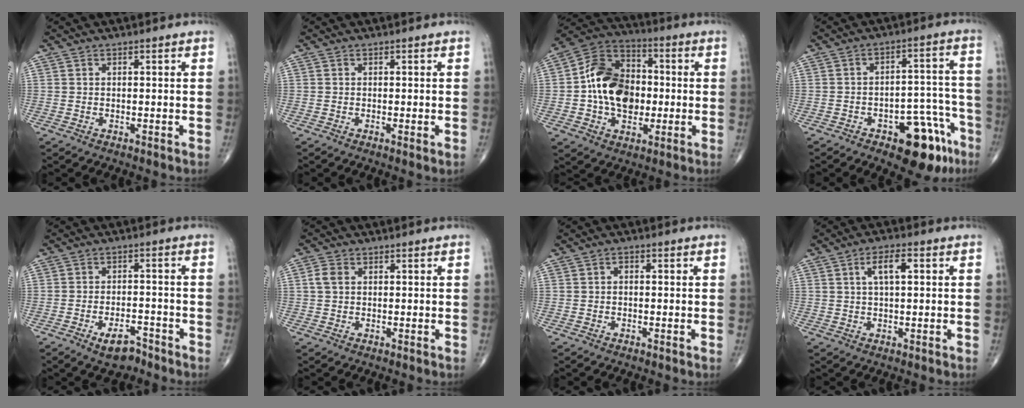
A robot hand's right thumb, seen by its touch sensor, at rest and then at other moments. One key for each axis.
{"total": 1.0, "fx": -0.2, "fy": 0.0, "fz": 0.9, "tx": -0.015, "ty": -0.003, "tz": -0.003}
{"total": 16.1, "fx": -0.7, "fy": 11.6, "fz": 11.2, "tx": -0.164, "ty": 0.030, "tz": -0.016}
{"total": 13.4, "fx": -7.5, "fy": 6.2, "fz": 9.2, "tx": -0.074, "ty": 0.060, "tz": -0.095}
{"total": 5.3, "fx": -3.6, "fy": 2.4, "fz": 3.0, "tx": -0.043, "ty": 0.022, "tz": -0.056}
{"total": 2.6, "fx": 0.5, "fy": 1.9, "fz": 1.7, "tx": -0.038, "ty": 0.007, "tz": 0.008}
{"total": 0.9, "fx": 0.0, "fy": 0.6, "fz": 0.7, "tx": -0.004, "ty": 0.001, "tz": -0.007}
{"total": 4.9, "fx": 1.4, "fy": 1.8, "fz": 4.4, "tx": -0.073, "ty": 0.004, "tz": 0.023}